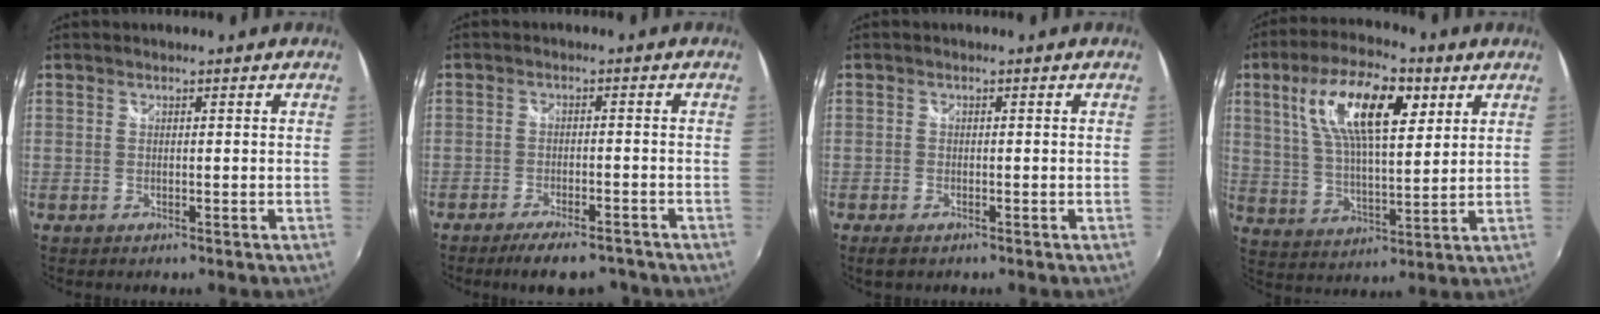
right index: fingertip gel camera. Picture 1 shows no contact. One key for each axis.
{"total": 8.3, "fx": -6.8, "fy": 2.5, "fz": 4.1, "tx": -0.093, "ty": -0.008, "tz": -0.107}
{"total": 2.3, "fx": -1.5, "fy": 1.2, "fz": 1.4, "tx": -0.029, "ty": -0.006, "tz": -0.026}
{"total": 16.0, "fx": 6.6, "fy": 6.0, "fz": 13.3, "tx": -0.244, "ty": 0.024, "tz": 0.118}